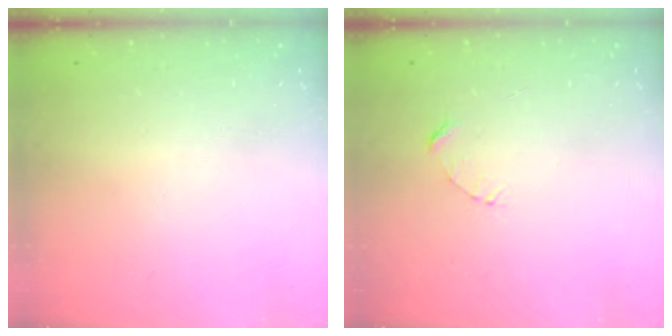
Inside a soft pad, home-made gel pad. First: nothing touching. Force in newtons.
{"total": 2.4, "press": 2.4, "slide": 0.2}